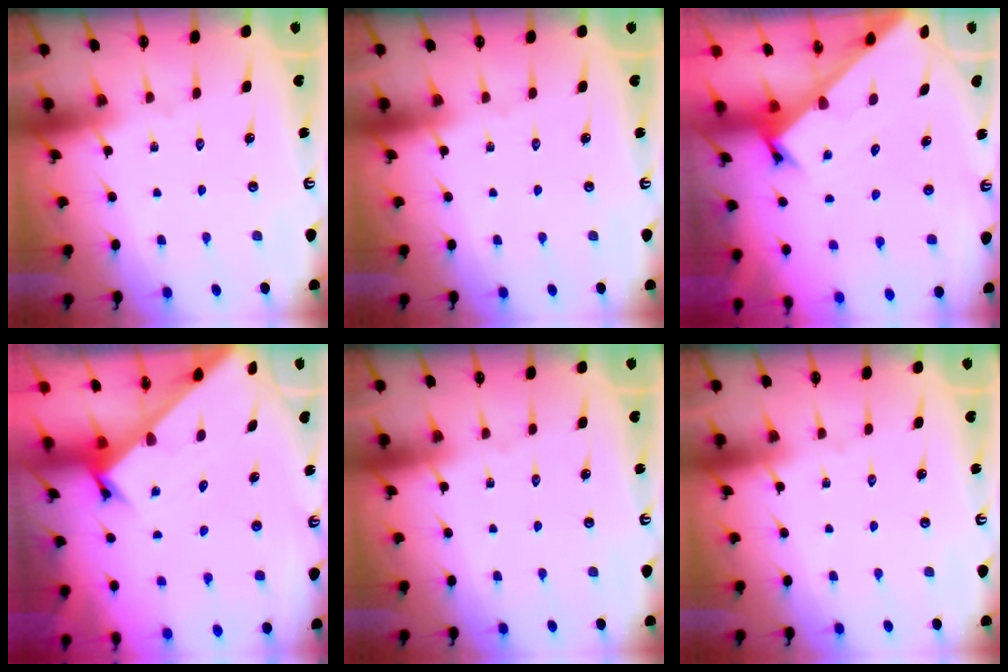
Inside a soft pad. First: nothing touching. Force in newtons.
{"total": 0.0}
{"total": 2.5, "press": 2.5, "slide": 0.3}
{"total": 2.2, "press": 2.2, "slide": 0.1}
{"total": 0.0}
{"total": 0.0}